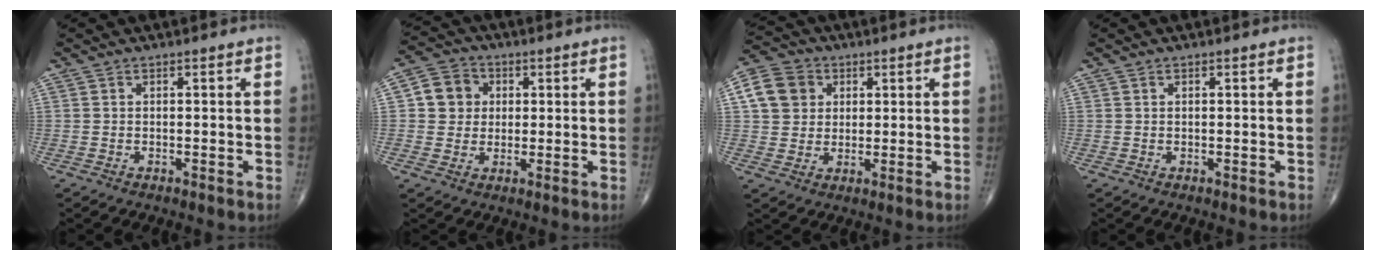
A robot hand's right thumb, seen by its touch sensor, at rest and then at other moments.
{"total": 7.1, "force": [1.2, 6.5, 2.6], "torque": [-0.018, 0.006, 0.011]}
{"total": 8.8, "force": [2.3, 7.7, 3.6], "torque": [-0.051, 0.002, 0.033]}
{"total": 0.0}